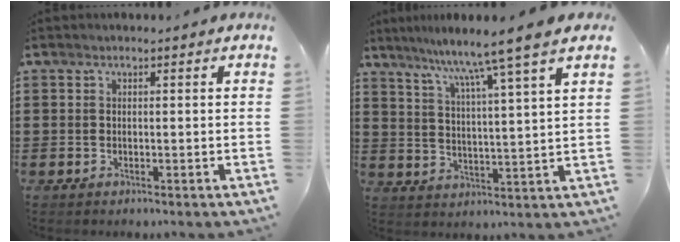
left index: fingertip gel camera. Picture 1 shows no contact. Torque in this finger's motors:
{"motor_torque": [2.14, 0.00, 0.42, 0.03]}